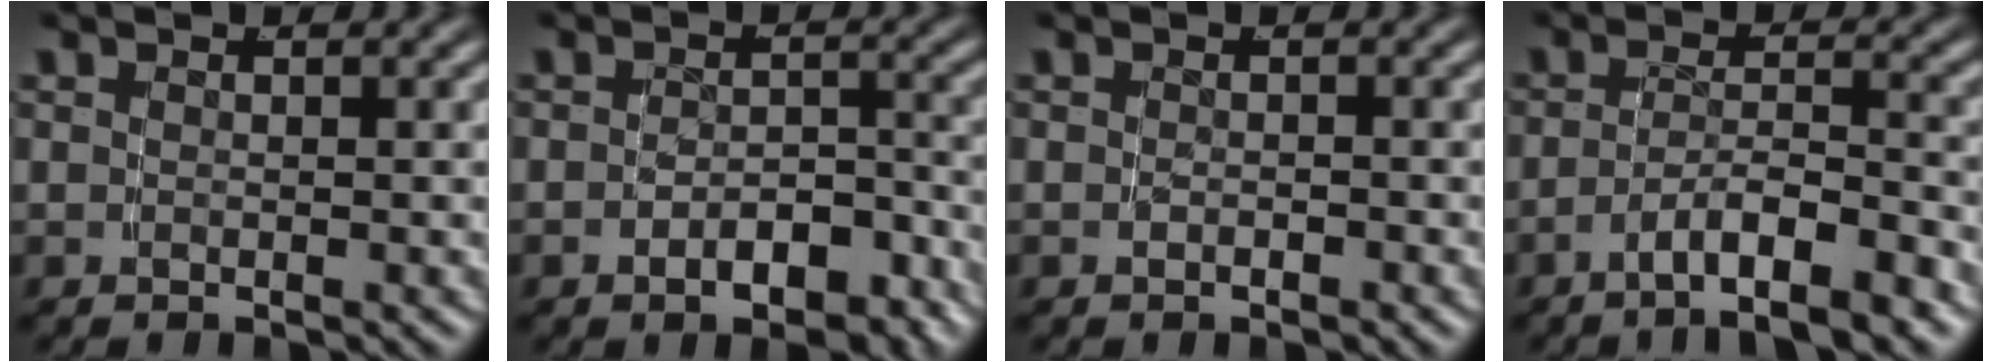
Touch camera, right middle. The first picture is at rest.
{"total": 4.3, "force": [-3.4, 1.7, 2.1], "torque": [-0.025, -0.006, -0.053]}
{"total": 0.9, "force": [-0.9, -0.2, 0.3], "torque": [-0.005, -0.001, -0.012]}
{"total": 5.3, "force": [-3.9, 1.1, 3.5], "torque": [-0.046, -0.008, -0.061]}